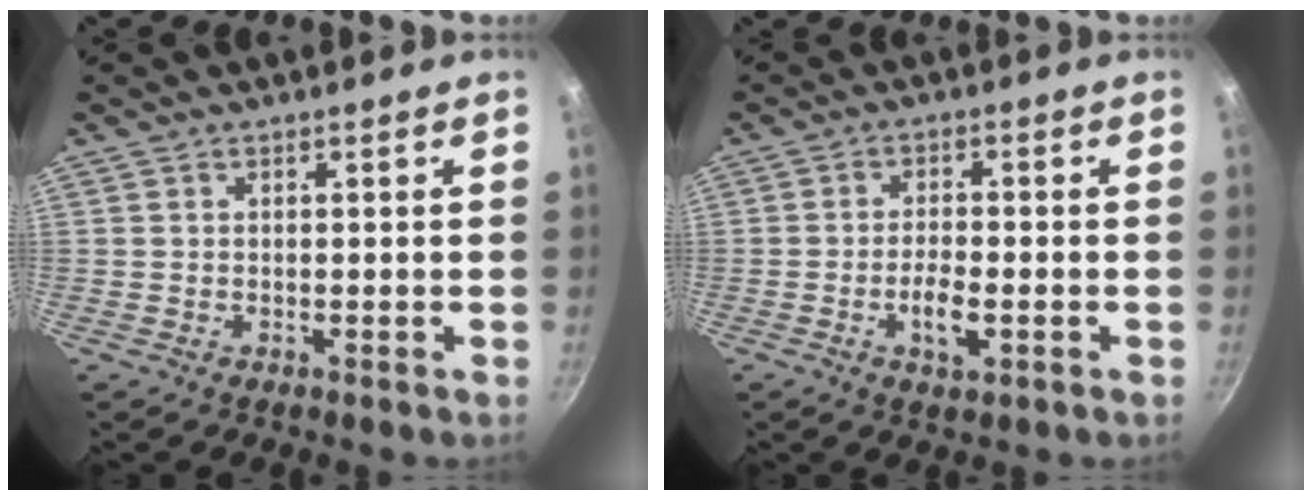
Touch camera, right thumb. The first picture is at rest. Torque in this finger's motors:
{"motor_torque": [-0.34, 0.26, 0.03, -0.01, 0.12]}